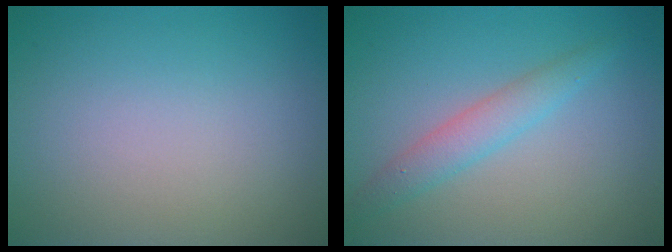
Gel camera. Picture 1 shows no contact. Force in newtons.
{"total": 2.5, "press": 2.5, "slide": 0.0}